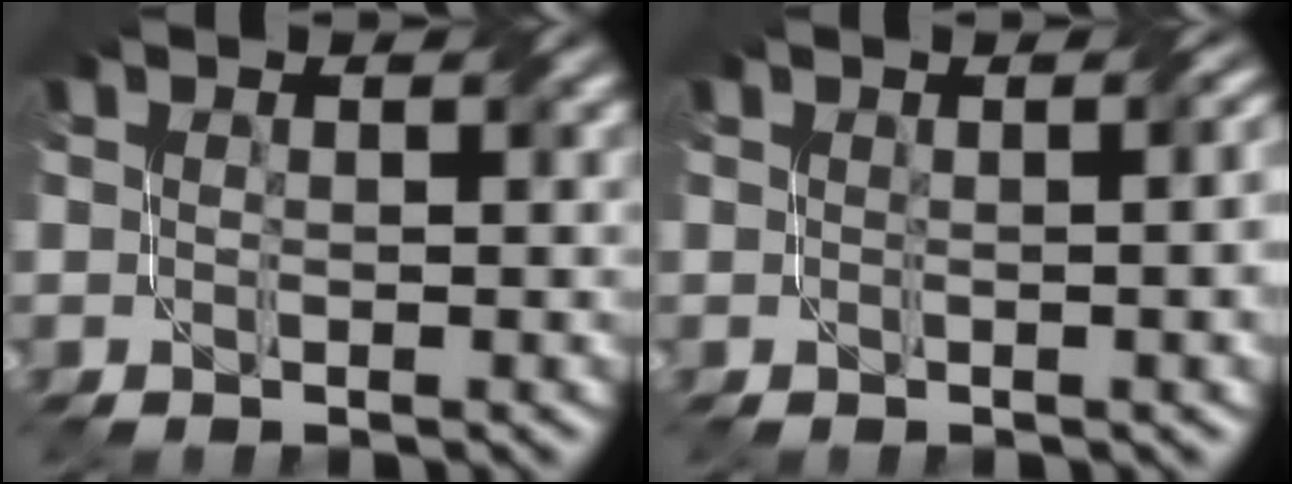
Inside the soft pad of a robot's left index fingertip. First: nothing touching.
{"total": 4.1, "force": [0.4, 1.7, 3.7], "torque": [-0.021, 0.013, 0.006]}